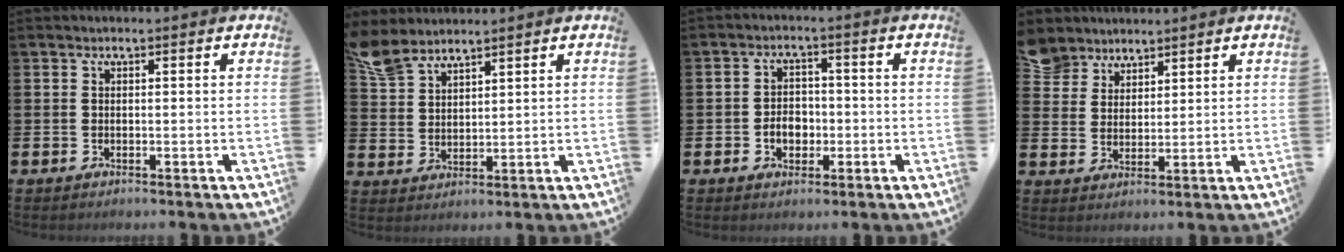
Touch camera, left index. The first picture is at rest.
{"total": 5.8, "force": [5.3, 2.0, 1.4], "torque": [-0.036, -0.021, 0.099]}
{"total": 3.6, "force": [-0.9, 2.7, 2.2], "torque": [-0.028, -0.001, -0.024]}
{"total": 5.4, "force": [4.9, 2.1, -0.5], "torque": [-0.006, -0.028, 0.092]}